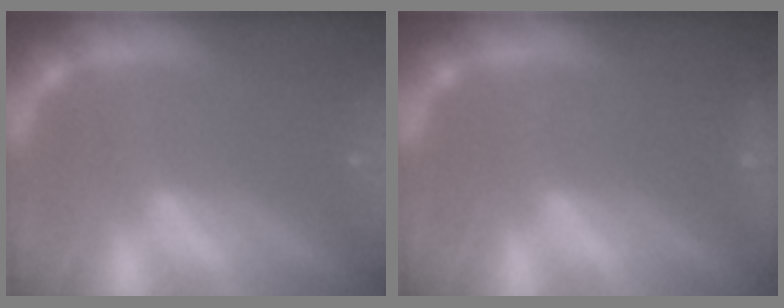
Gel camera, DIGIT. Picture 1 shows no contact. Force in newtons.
{"total": 1.9}